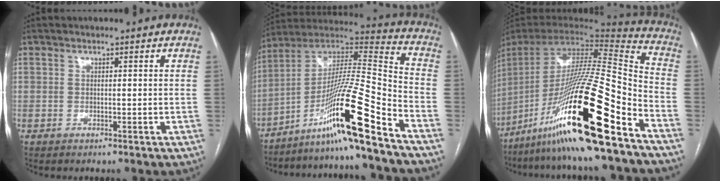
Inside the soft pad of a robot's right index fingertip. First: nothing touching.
{"total": 19.0, "force": [-12.0, -1.4, 14.6], "torque": [-0.280, -0.001, -0.213]}
{"total": 30.0, "force": [-16.8, 1.9, 24.7], "torque": [-0.448, -0.036, -0.300]}